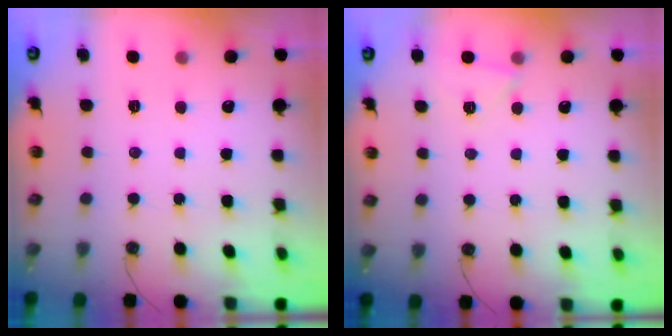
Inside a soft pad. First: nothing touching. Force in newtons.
{"total": 4.0, "press": 4.0, "slide": 0.4}